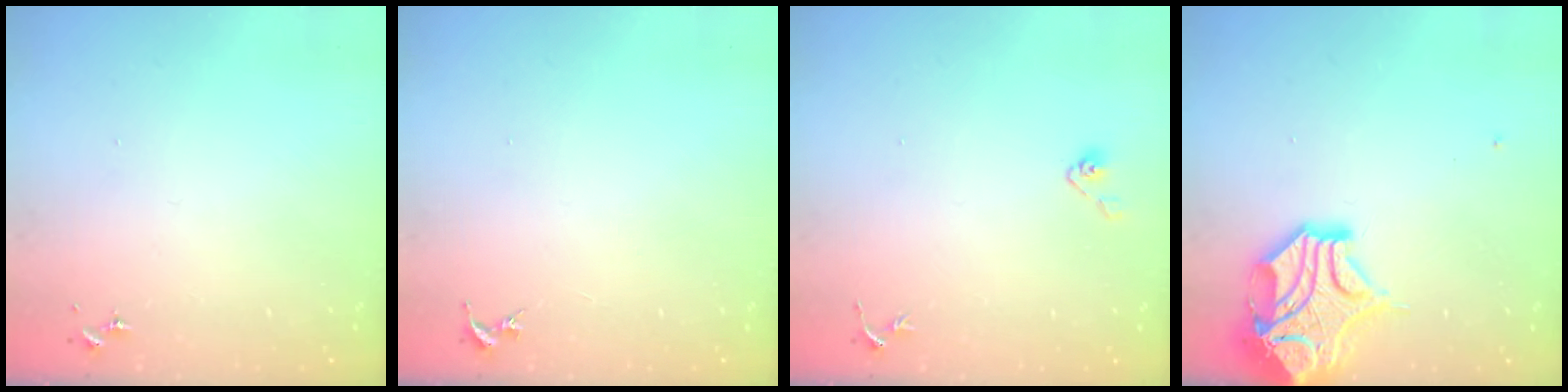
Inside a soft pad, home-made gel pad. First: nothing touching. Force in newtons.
{"total": 0.0}
{"total": 4.1, "press": 3.9, "slide": 1.2}
{"total": 15.0, "press": 14.8, "slide": 2.2}